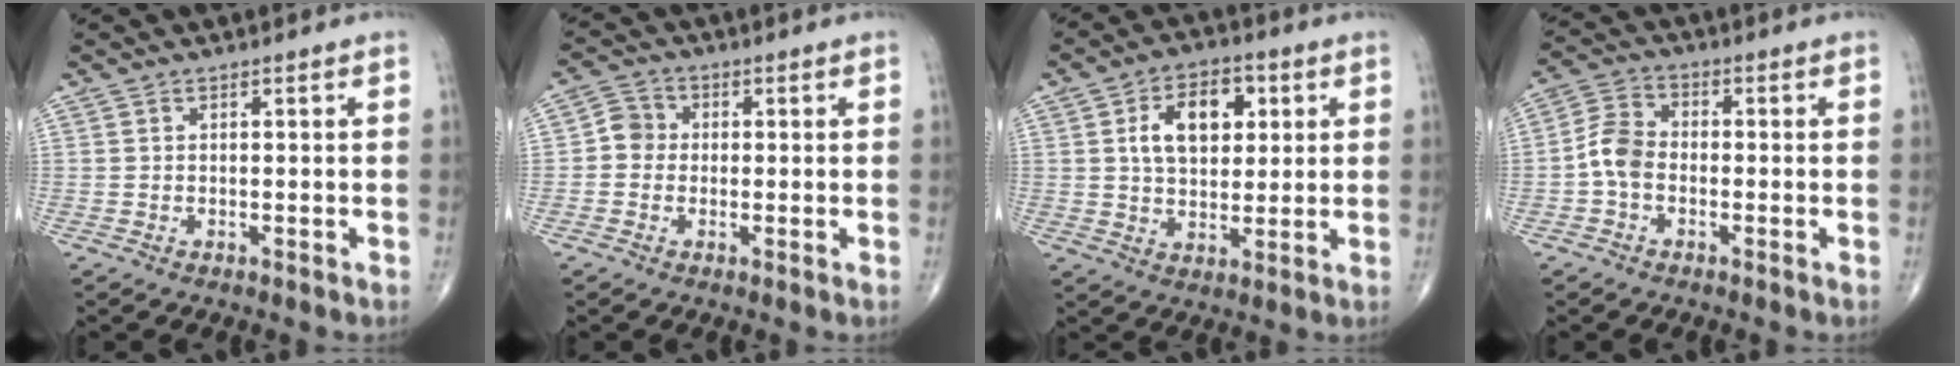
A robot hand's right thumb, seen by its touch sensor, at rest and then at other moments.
{"total": 3.9, "force": [-0.3, 3.6, 1.4], "torque": [-0.003, 0.010, -0.015]}
{"total": 11.4, "force": [3.0, 7.1, 8.4], "torque": [-0.108, 0.001, 0.049]}
{"total": 5.8, "force": [-1.5, 4.1, 3.9], "torque": [-0.072, 0.021, -0.042]}